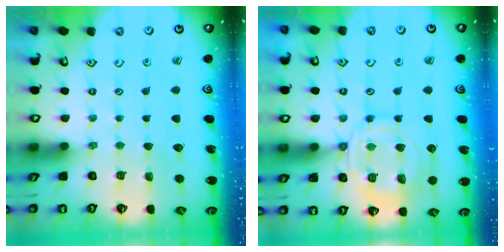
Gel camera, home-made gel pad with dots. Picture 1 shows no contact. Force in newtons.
{"total": 13.4, "press": 13.3, "slide": 1.3}